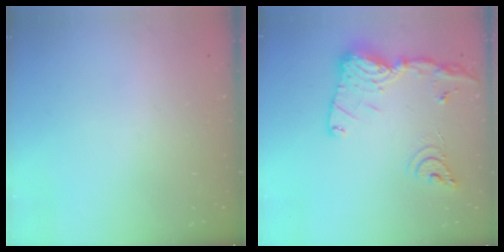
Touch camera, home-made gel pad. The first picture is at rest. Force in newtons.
{"total": 18.5, "press": 18.4, "slide": 1.7}